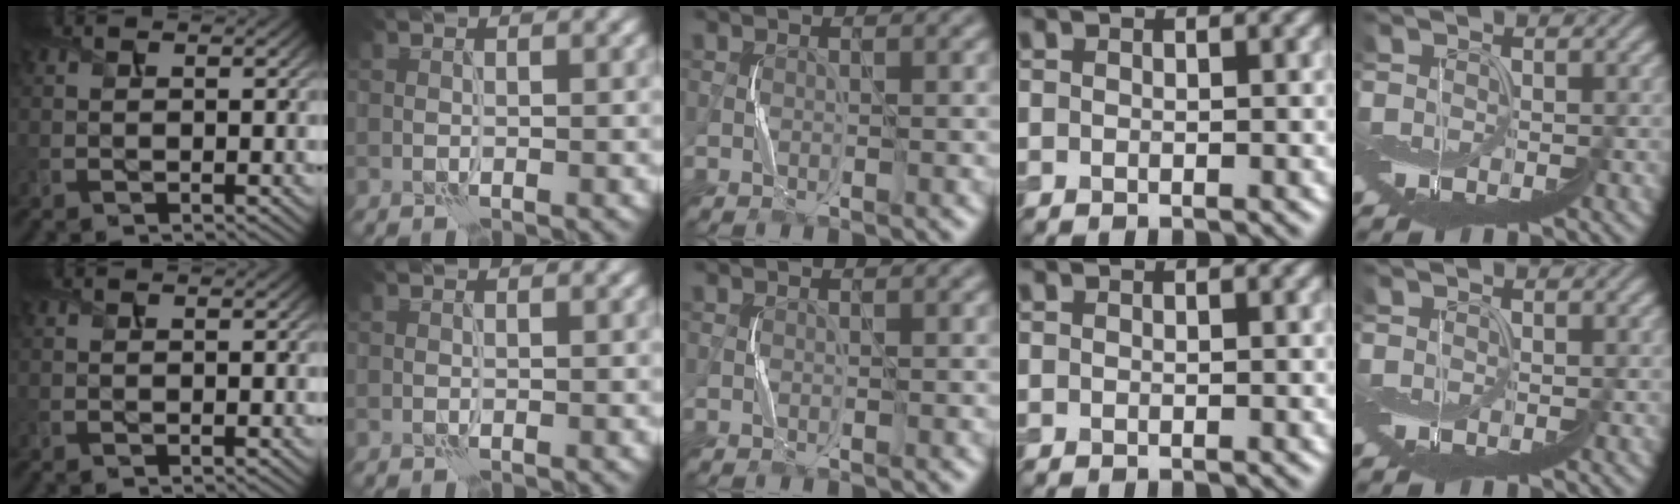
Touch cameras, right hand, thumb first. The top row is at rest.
{}